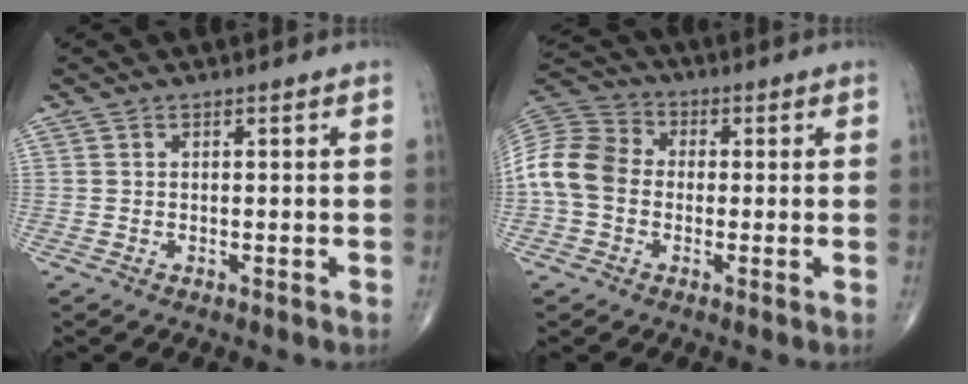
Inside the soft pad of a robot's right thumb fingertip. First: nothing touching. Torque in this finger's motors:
{"motor_torque": [-0.25, 0.47, 0.27, -0.09, 0.08]}